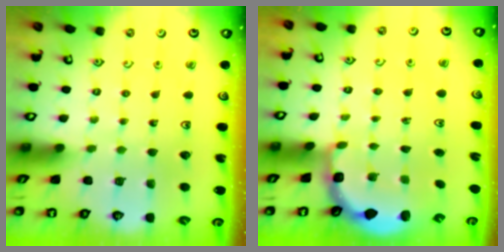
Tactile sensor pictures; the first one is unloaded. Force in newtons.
{"total": 2.7, "press": 2.3, "slide": 1.4}